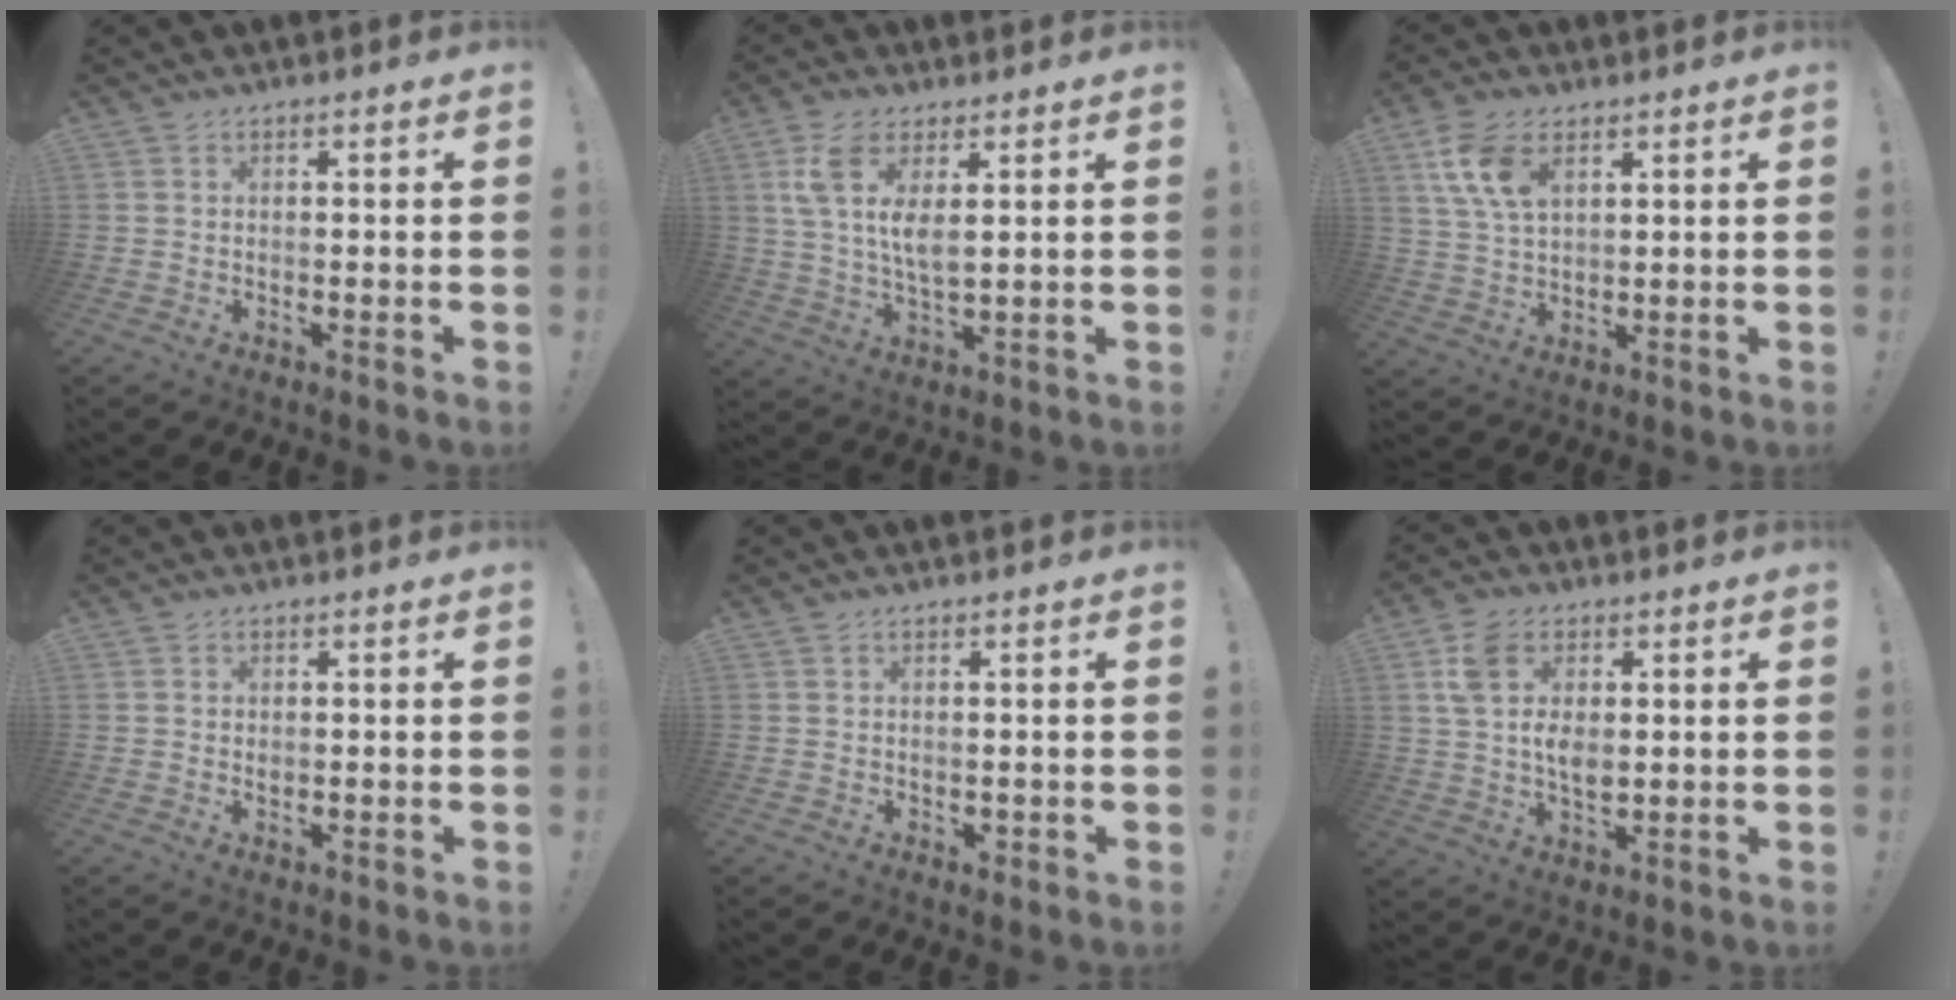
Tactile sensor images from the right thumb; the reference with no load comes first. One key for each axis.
{"total": 10.1, "fx": 4.3, "fy": 4.1, "fz": 8.2, "tx": -0.153, "ty": -0.023, "tz": 0.078}
{"total": 10.3, "fx": 4.9, "fy": 5.8, "fz": 7.0, "tx": -0.137, "ty": -0.014, "tz": 0.092}
{"total": 0.6, "fx": 0.2, "fy": 0.5, "fz": 0.1, "tx": -0.004, "ty": 0.001, "tz": 0.003}
{"total": 0.8, "fx": 0.2, "fy": 0.7, "fz": 0.4, "tx": -0.005, "ty": 0.001, "tz": 0.003}
{"total": 10.2, "fx": 2.5, "fy": 6.8, "fz": 7.2, "tx": -0.139, "ty": -0.006, "tz": 0.048}